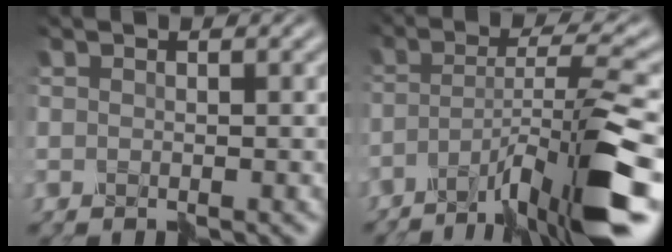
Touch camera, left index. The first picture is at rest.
{"total": 9.6, "force": [-5.9, 1.1, 7.5], "torque": [-0.125, 0.023, -0.102]}